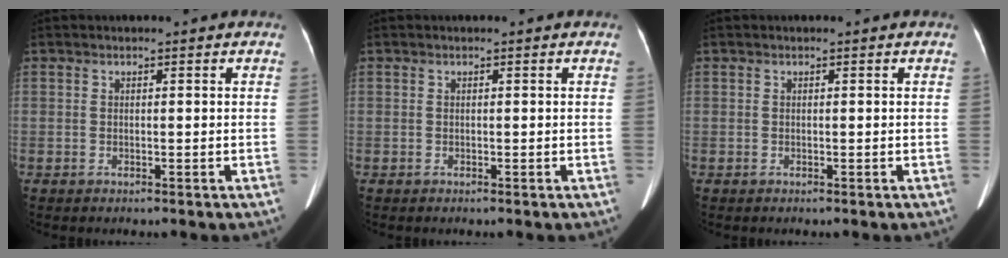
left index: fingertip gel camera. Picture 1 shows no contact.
{"total": 0.0}
{"total": 0.0}